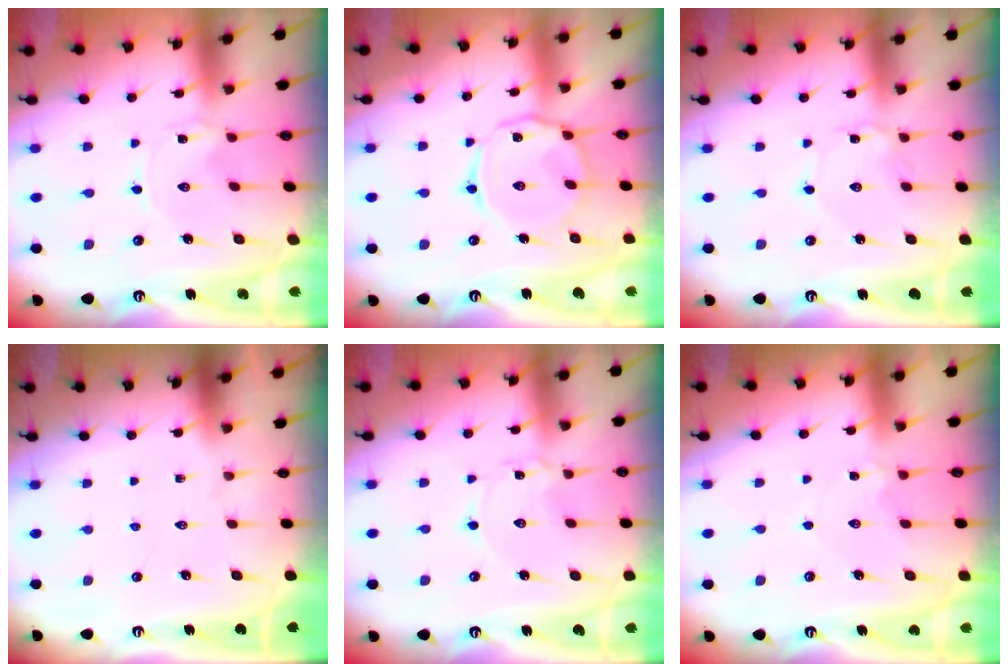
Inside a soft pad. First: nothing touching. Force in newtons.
{"total": 9.5, "press": 9.5, "slide": 0.5}
{"total": 1.4, "press": 1.4, "slide": 0.1}
{"total": 0.0}
{"total": 1.2, "press": 1.2, "slide": 0.1}
{"total": 2.7, "press": 2.7, "slide": 0.5}